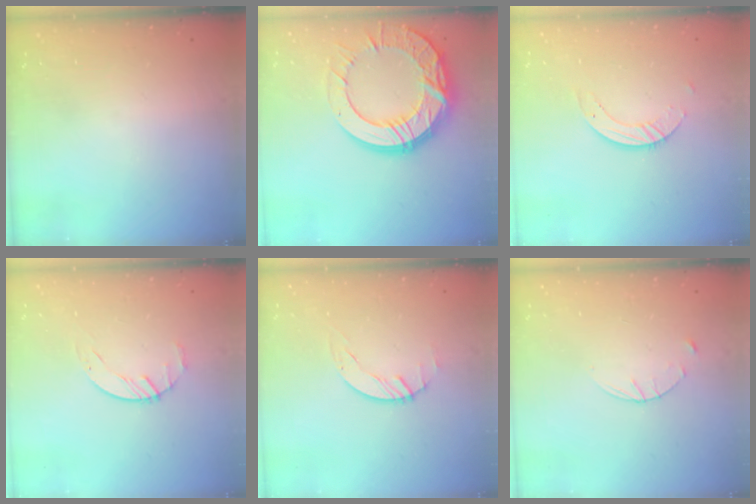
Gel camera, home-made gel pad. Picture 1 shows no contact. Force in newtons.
{"total": 22.7, "press": 22.7, "slide": 1.8}
{"total": 4.2, "press": 4.2, "slide": 0.3}
{"total": 2.1, "press": 2.1, "slide": 0.3}
{"total": 1.7, "press": 1.7, "slide": 0.1}
{"total": 3.6, "press": 3.5, "slide": 0.4}